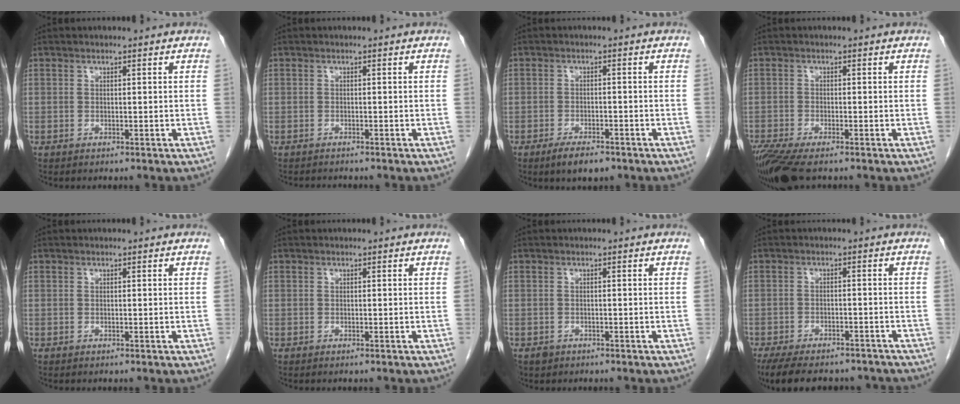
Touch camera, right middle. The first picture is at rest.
{"total": 1.8, "force": [-1.7, 0.3, 0.3], "torque": [-0.004, -0.006, -0.024]}
{"total": 4.2, "force": [-3.0, 1.4, 2.6], "torque": [-0.048, -0.003, -0.044]}
{"total": 7.3, "force": [-5.5, 1.4, 4.5], "torque": [-0.084, -0.017, -0.097]}
{"total": 0.0}
{"total": 0.0}
{"total": 1.0, "force": [-0.6, 0.8, 0.1], "torque": [-0.007, 0.001, -0.007]}
{"total": 15.6, "force": [-13.3, 5.1, 6.4], "torque": [-0.142, -0.009, -0.175]}